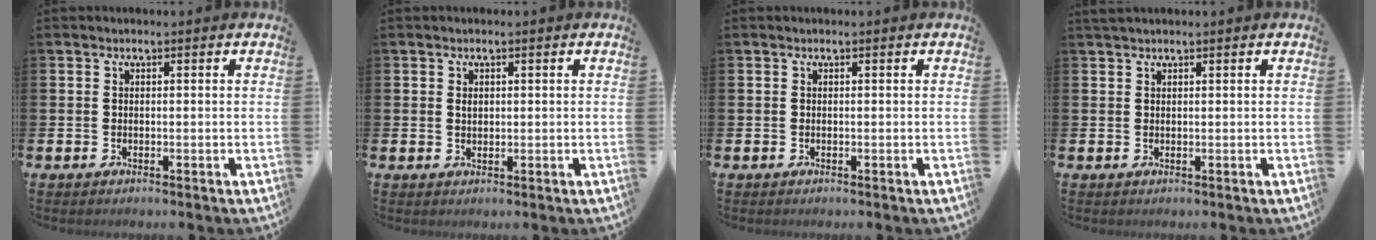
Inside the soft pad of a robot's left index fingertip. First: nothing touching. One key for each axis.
{"total": 1.0, "fx": 0.6, "fy": 0.6, "fz": 0.5, "tx": 0.002, "ty": -0.001, "tz": 0.008}
{"total": 0.0}
{"total": 1.0, "fx": 0.9, "fy": 0.1, "fz": 0.3, "tx": -0.002, "ty": 0.000, "tz": 0.016}